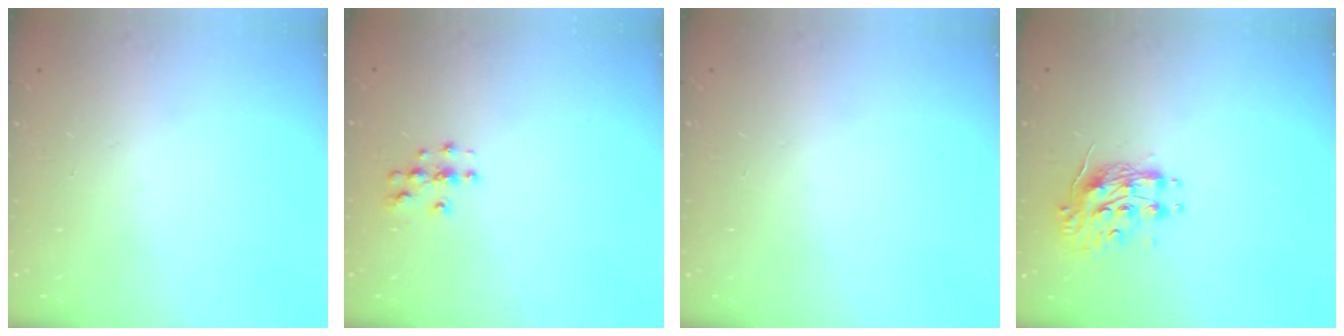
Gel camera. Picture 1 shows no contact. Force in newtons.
{"total": 3.8, "press": 3.8, "slide": 0.2}
{"total": 0.0}
{"total": 9.4, "press": 9.4, "slide": 0.3}